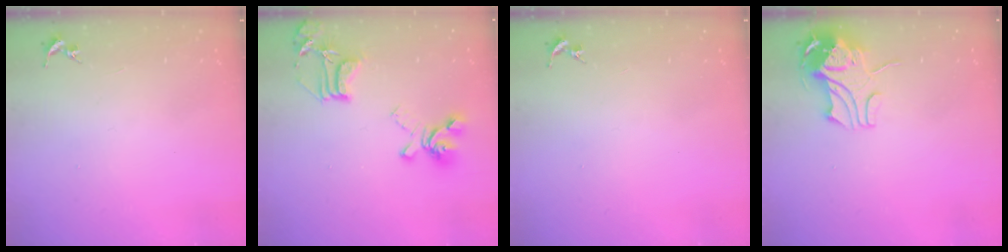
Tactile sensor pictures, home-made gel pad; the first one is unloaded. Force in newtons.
{"total": 17.0, "press": 17.0, "slide": 1.4}
{"total": 0.0}
{"total": 9.8, "press": 9.7, "slide": 1.2}